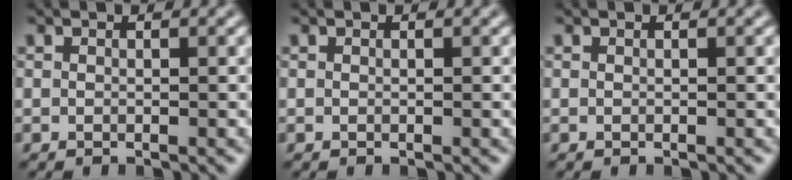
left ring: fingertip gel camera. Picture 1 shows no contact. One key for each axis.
{"total": 0.0}
{"total": 0.0}